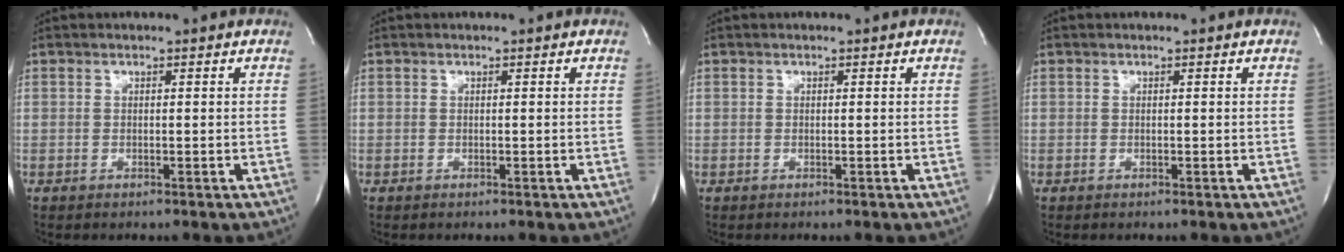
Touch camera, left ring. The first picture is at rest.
{"total": 0.0}
{"total": 0.0}
{"total": 0.0}